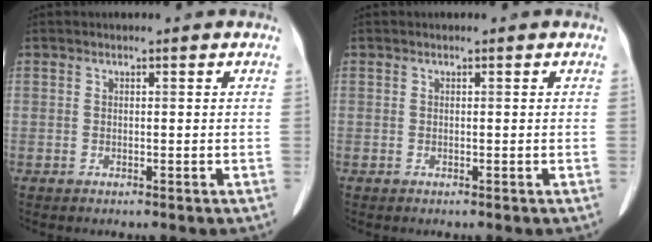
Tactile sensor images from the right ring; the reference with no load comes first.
{"total": 0.0}